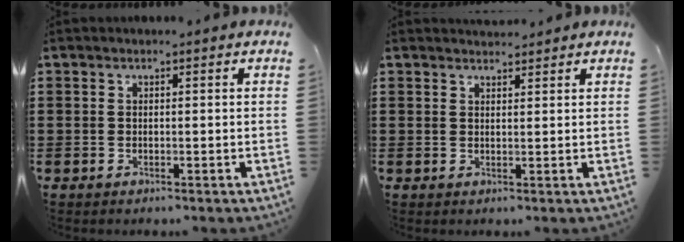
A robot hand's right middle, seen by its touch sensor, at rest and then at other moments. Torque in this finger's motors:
{"motor_torque": [0.00, -0.01, 0.00, 0.00]}